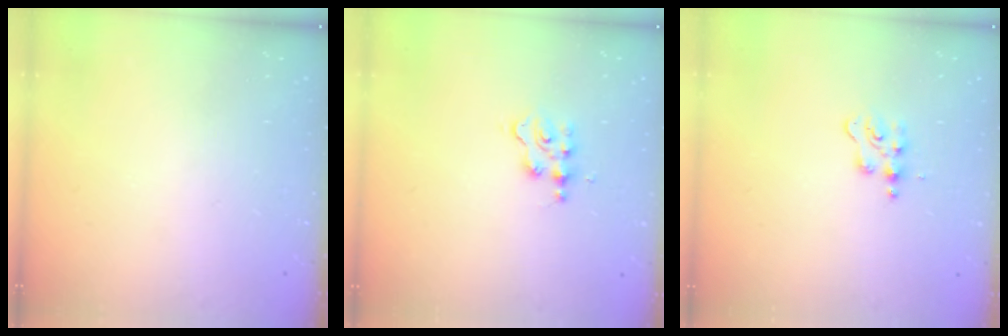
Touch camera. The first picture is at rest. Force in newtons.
{"total": 2.9, "press": 2.8, "slide": 0.3}
{"total": 4.3, "press": 4.3, "slide": 0.5}